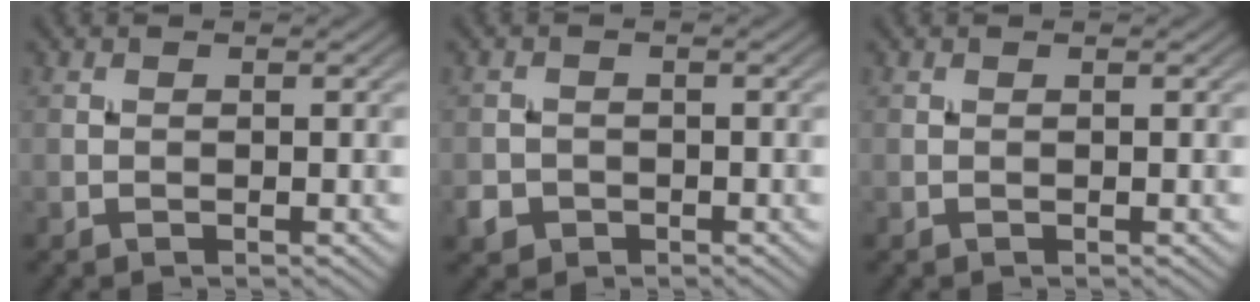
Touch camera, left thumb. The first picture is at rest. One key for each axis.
{"total": 2.1, "fx": -1.1, "fy": 1.7, "fz": 0.6, "tx": -0.012, "ty": -0.005, "tz": -0.024}
{"total": 0.0}